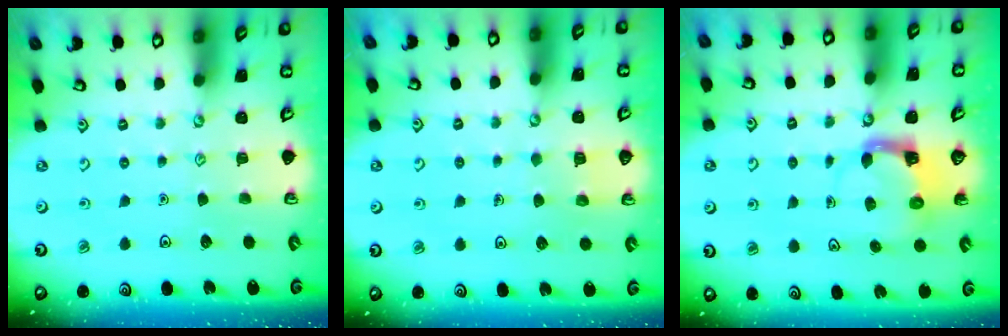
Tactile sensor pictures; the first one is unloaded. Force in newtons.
{"total": 3.2, "press": 3.2, "slide": 0.1}
{"total": 3.8, "press": 3.7, "slide": 0.6}